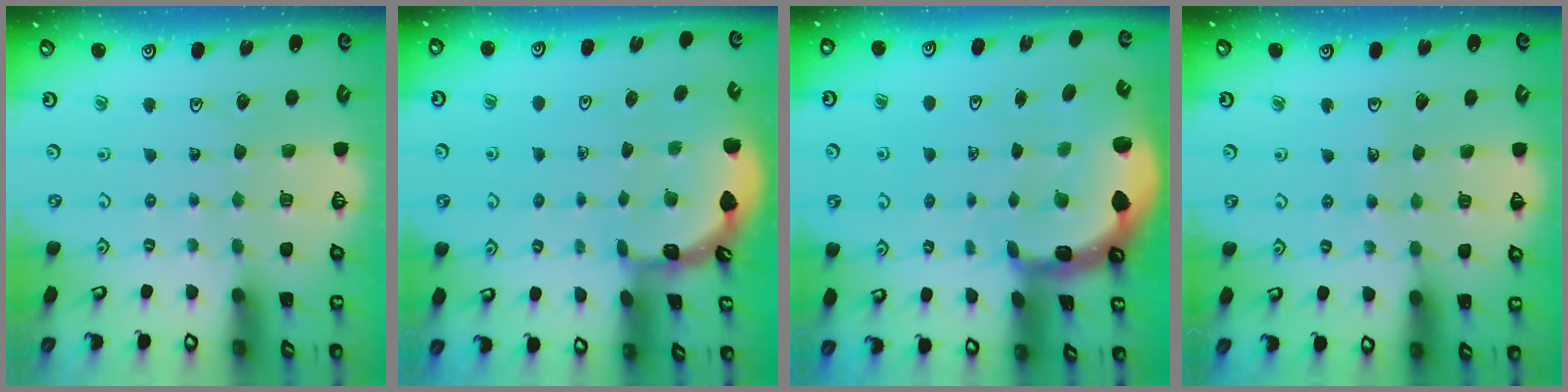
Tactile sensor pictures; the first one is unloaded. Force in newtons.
{"total": 1.8, "press": 1.8, "slide": 0.2}
{"total": 3.8, "press": 3.6, "slide": 1.0}
{"total": 3.8, "press": 3.7, "slide": 0.4}